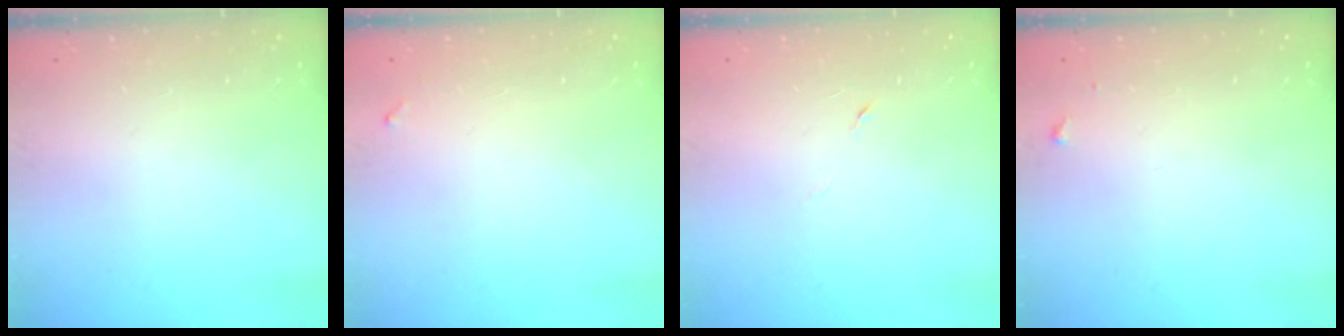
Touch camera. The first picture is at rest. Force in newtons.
{"total": 3.9, "press": 3.9, "slide": 0.3}
{"total": 2.9, "press": 2.7, "slide": 1.0}
{"total": 3.3, "press": 3.3, "slide": 0.4}